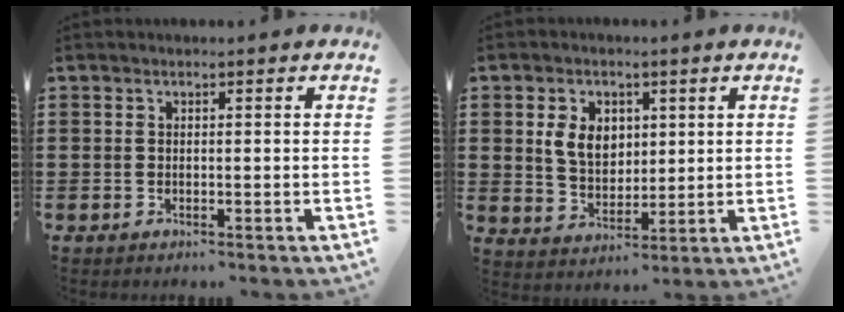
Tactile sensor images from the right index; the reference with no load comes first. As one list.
[{"total": 6.2, "force": [1.7, 4.5, 3.9], "torque": [-0.090, 0.008, 0.025]}]